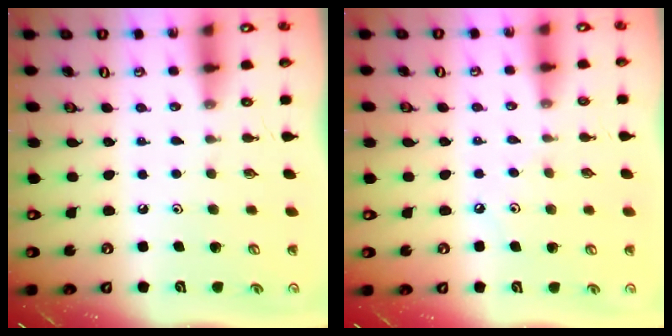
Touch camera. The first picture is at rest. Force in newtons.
{"total": 3.1, "press": 3.1, "slide": 0.4}